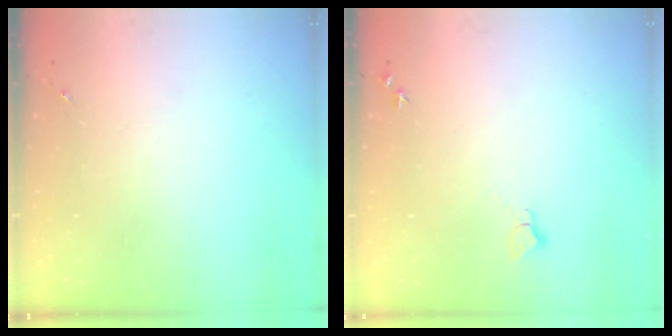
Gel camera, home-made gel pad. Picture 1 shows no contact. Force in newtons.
{"total": 4.1, "press": 4.0, "slide": 0.5}